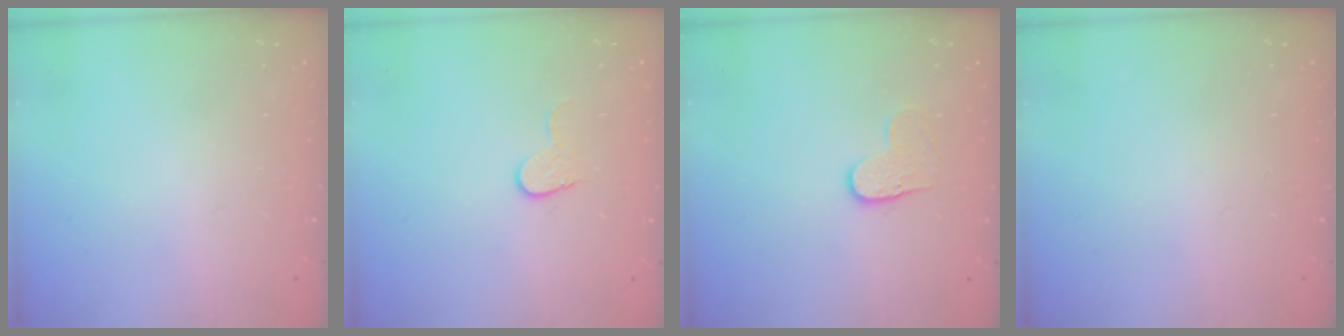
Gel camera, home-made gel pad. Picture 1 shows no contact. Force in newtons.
{"total": 4.4, "press": 4.4, "slide": 0.4}
{"total": 4.0, "press": 3.9, "slide": 0.4}
{"total": 0.0}